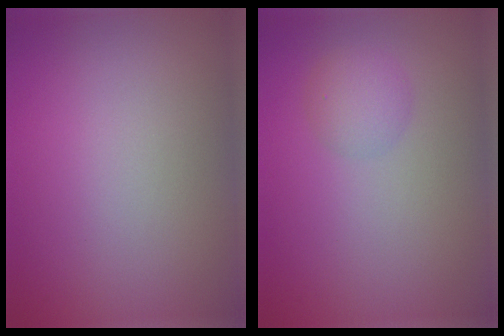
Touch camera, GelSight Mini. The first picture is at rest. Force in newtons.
{"total": 1.9, "press": 1.9, "slide": 0.0}